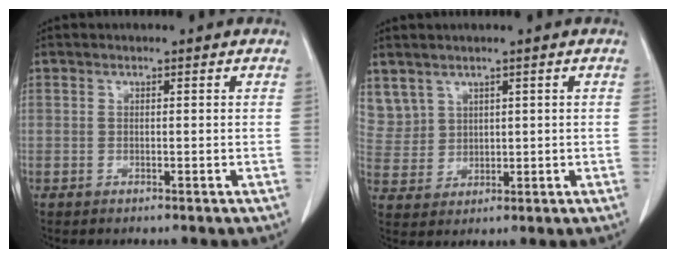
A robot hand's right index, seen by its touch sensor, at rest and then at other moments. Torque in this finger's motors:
{"motor_torque": [-0.32, 0.40, -0.03, 0.00]}